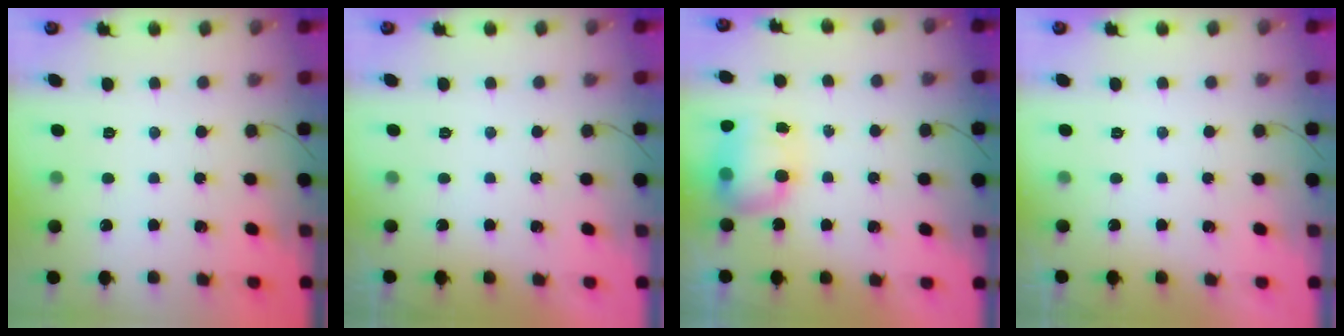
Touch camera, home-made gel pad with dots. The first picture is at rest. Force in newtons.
{"total": 0.0}
{"total": 11.7, "press": 9.3, "slide": 7.1}
{"total": 0.0}